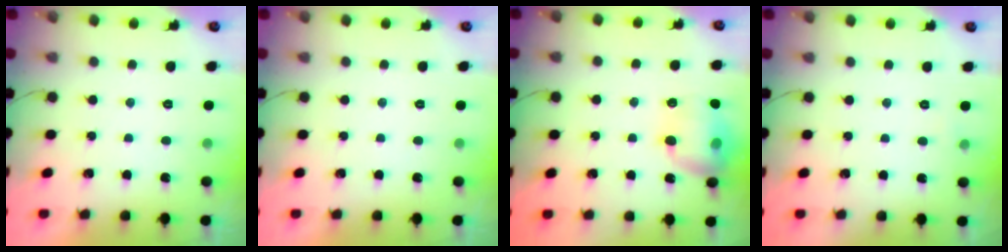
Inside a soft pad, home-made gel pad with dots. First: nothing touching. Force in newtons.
{"total": 0.0}
{"total": 14.8, "press": 14.7, "slide": 1.7}
{"total": 2.3, "press": 2.1, "slide": 0.9}